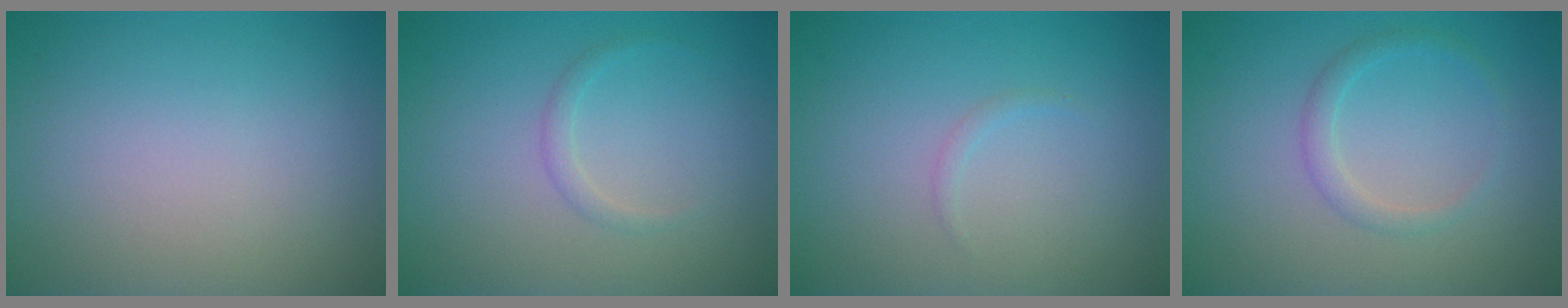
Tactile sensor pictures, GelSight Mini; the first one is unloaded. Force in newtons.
{"total": 0.9, "press": 0.9, "slide": 0.1}
{"total": 0.5, "press": 0.5, "slide": 0.1}
{"total": 1.5, "press": 1.5, "slide": 0.1}